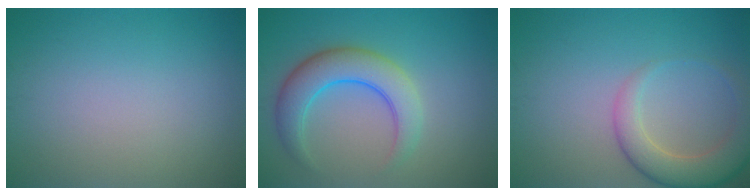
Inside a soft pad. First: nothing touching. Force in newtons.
{"total": 5.4, "press": 5.4, "slide": 0.1}
{"total": 4.8, "press": 4.8, "slide": 0.4}